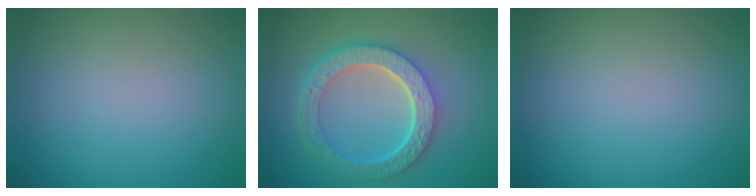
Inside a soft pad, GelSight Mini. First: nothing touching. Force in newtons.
{"total": 6.6, "press": 4.9, "slide": 4.4}
{"total": 0.0}